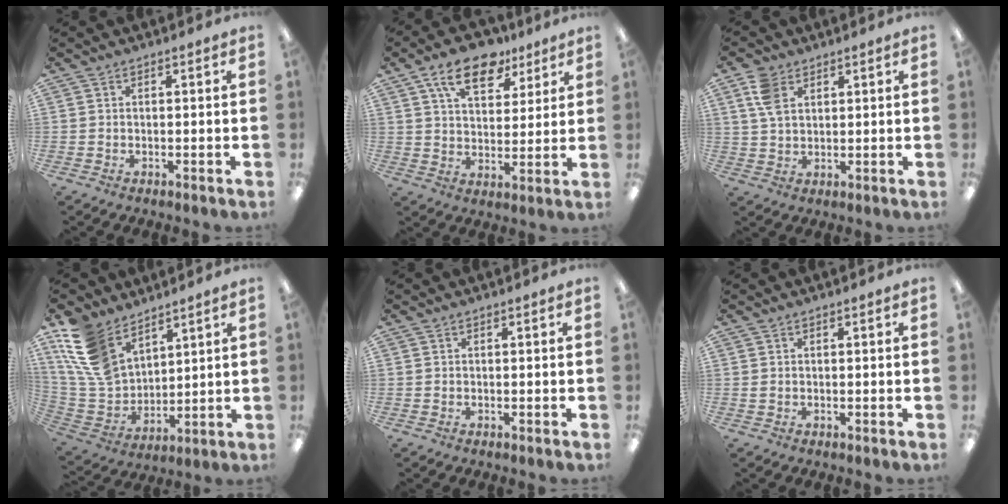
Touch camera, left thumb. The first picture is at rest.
{"total": 14.1, "force": [9.0, 7.4, 7.9], "torque": [-0.121, -0.036, 0.158]}
{"total": 6.8, "force": [3.7, 4.2, 3.8], "torque": [-0.079, 0.002, 0.072]}
{"total": 15.6, "force": [10.0, 9.4, 7.4], "torque": [-0.192, -0.044, 0.196]}
{"total": 0.0}
{"total": 0.8, "force": [0.4, 0.6, 0.4], "torque": [-0.010, 0.003, 0.007]}